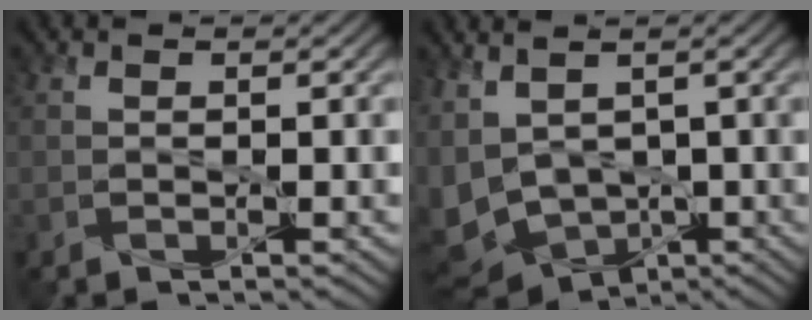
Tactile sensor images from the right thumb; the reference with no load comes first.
{"total": 9.5, "force": [-0.4, 6.8, 6.6], "torque": [-0.181, -0.024, 0.018]}